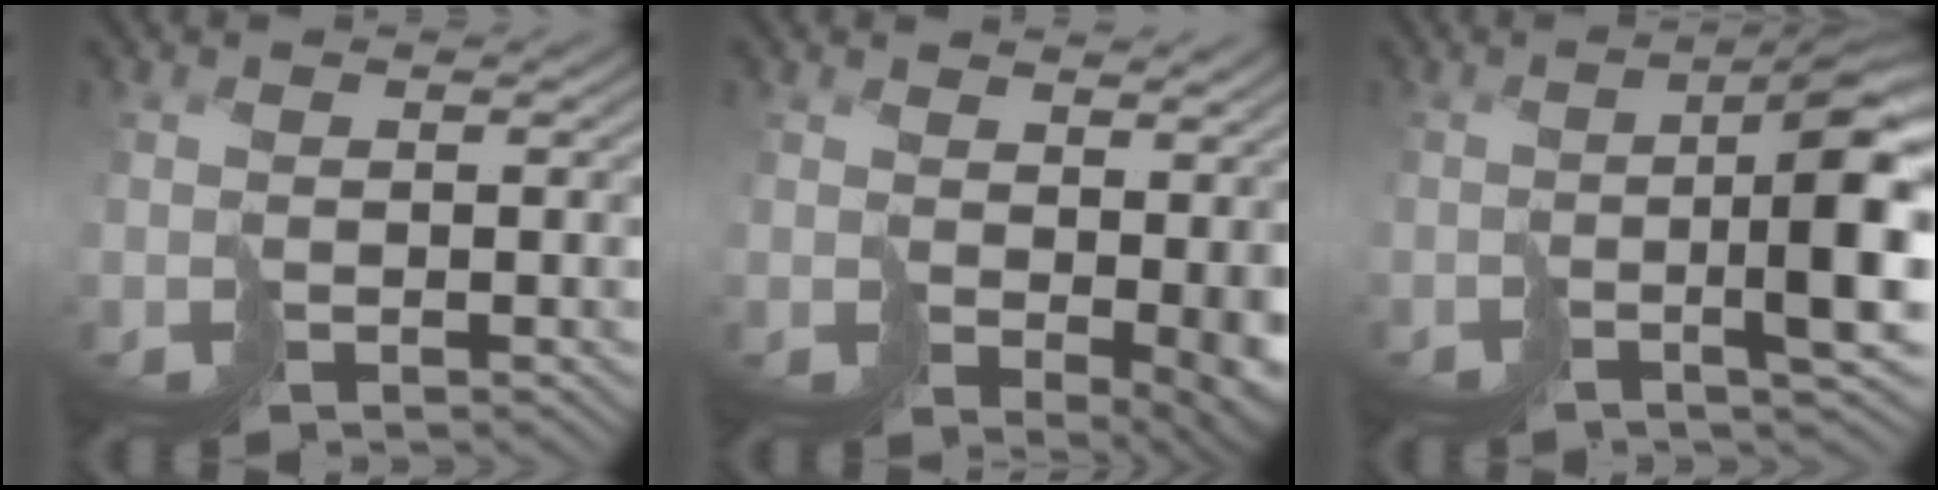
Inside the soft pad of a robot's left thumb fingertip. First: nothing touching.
{"total": 6.7, "force": [1.4, 3.1, 5.7], "torque": [-0.086, -0.011, 0.034]}
{"total": 10.8, "force": [-2.0, 2.2, 10.4], "torque": [-0.161, -0.004, -0.038]}